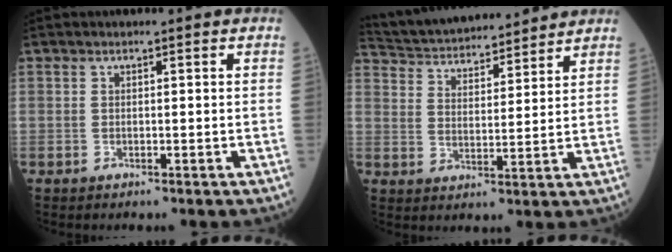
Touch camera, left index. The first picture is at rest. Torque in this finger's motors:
{"motor_torque": [-0.30, -1.26, 0.19, 0.05]}